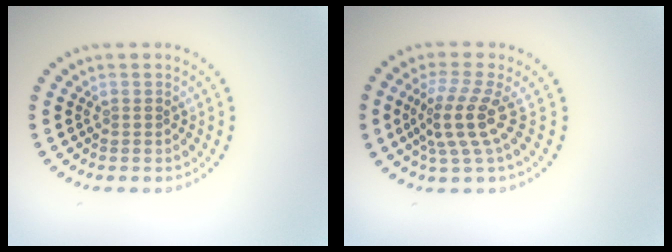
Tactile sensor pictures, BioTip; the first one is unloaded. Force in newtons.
{"total": 3.7, "press": 2.7, "slide": 2.5}